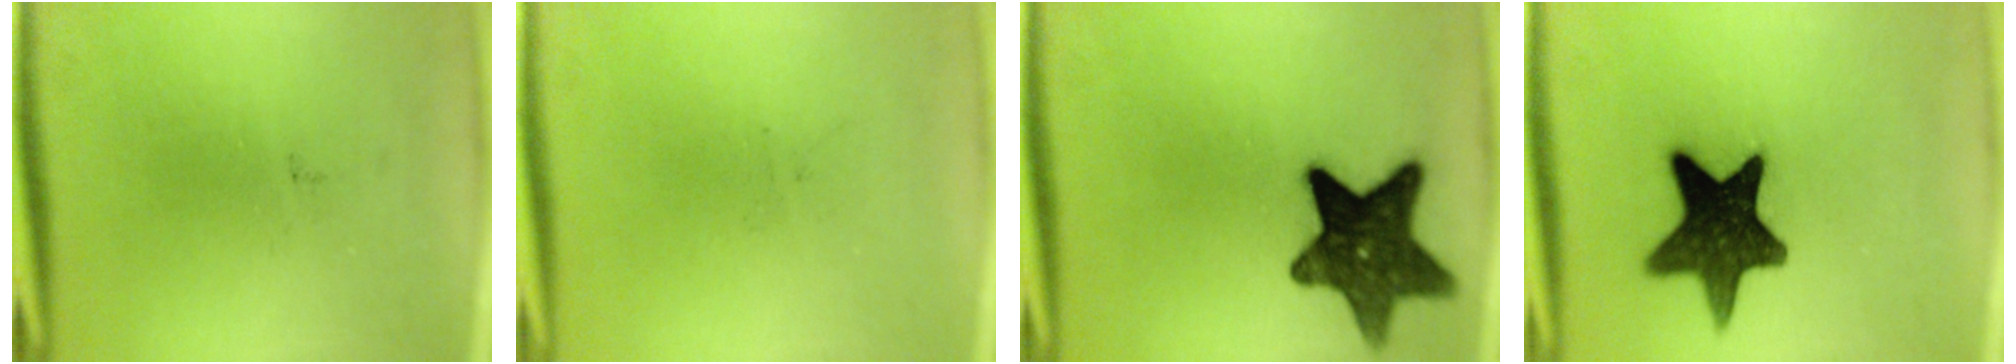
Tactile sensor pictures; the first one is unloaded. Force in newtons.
{"total": 0.0}
{"total": 13.4}
{"total": 15.3}